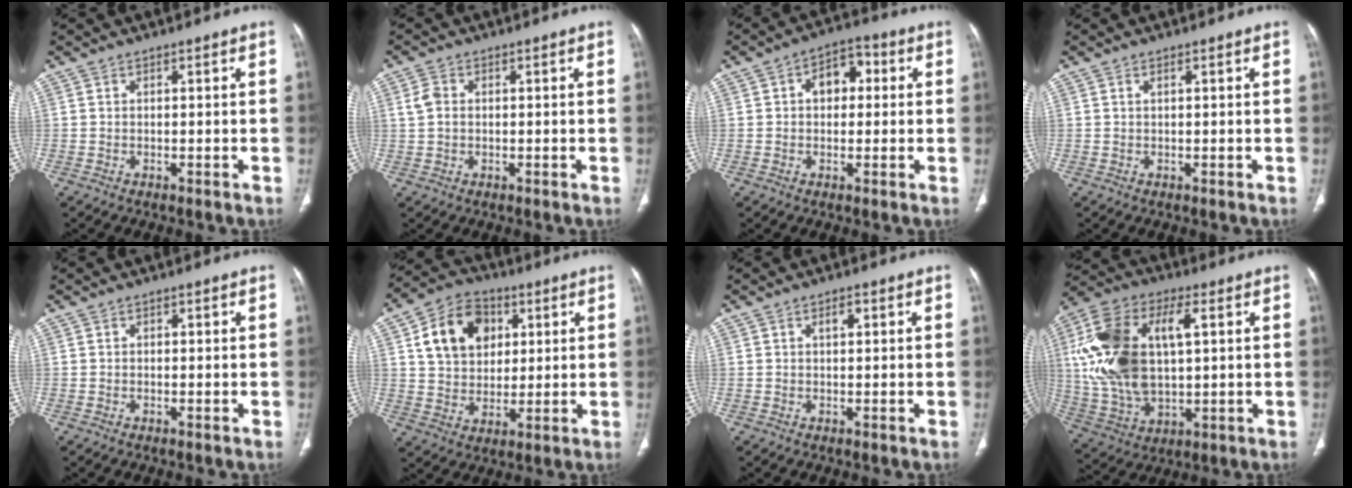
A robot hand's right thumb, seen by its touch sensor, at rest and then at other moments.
{"total": 3.2, "force": [0.5, 2.4, 2.1], "torque": [-0.043, 0.007, 0.011]}
{"total": 7.2, "force": [1.2, 5.0, 5.1], "torque": [-0.046, 0.020, 0.011]}
{"total": 0.5, "force": [0.3, 0.2, 0.4], "torque": [-0.010, 0.004, 0.005]}
{"total": 0.5, "force": [0.2, 0.4, 0.3], "torque": [-0.002, 0.001, 0.002]}
{"total": 14.1, "force": [4.6, 10.6, 8.1], "torque": [-0.109, -0.001, 0.077]}
{"total": 1.9, "force": [0.7, 1.0, 1.5], "torque": [-0.022, 0.003, 0.011]}
{"total": 21.6, "force": [4.0, 11.7, 17.7], "torque": [-0.354, 0.005, 0.076]}